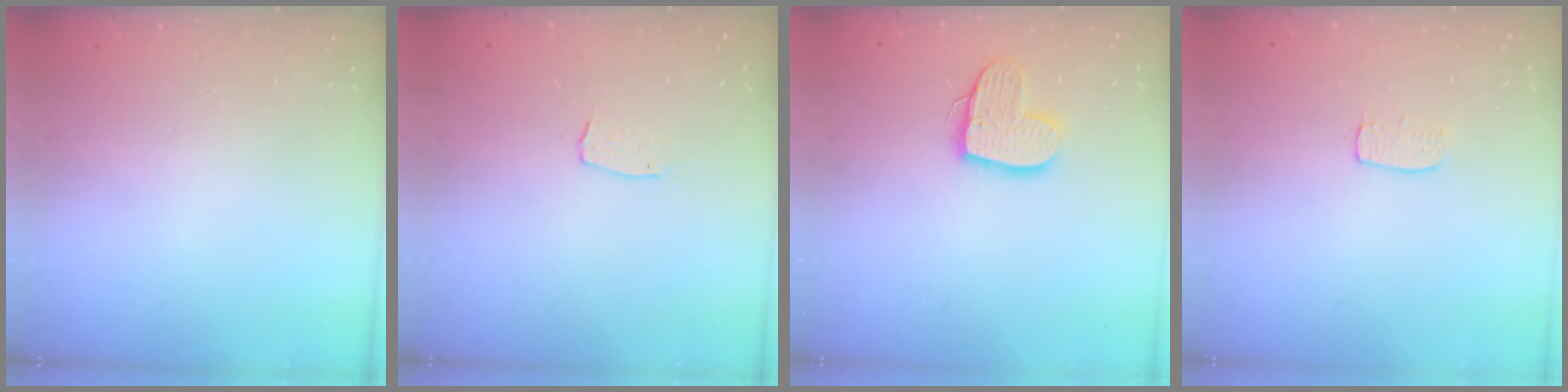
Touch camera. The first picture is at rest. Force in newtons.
{"total": 4.0, "press": 3.9, "slide": 0.2}
{"total": 11.9, "press": 11.8, "slide": 1.1}
{"total": 5.1, "press": 5.1, "slide": 0.4}